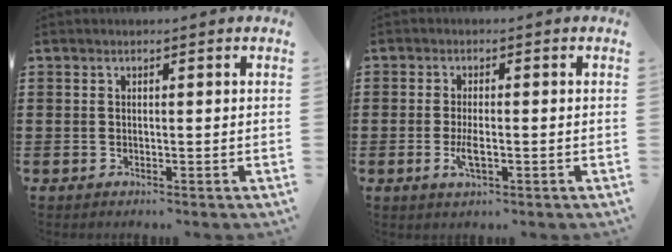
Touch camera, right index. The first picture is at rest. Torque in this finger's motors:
{"motor_torque": [1.46, 0.68, 0.21, 0.04]}